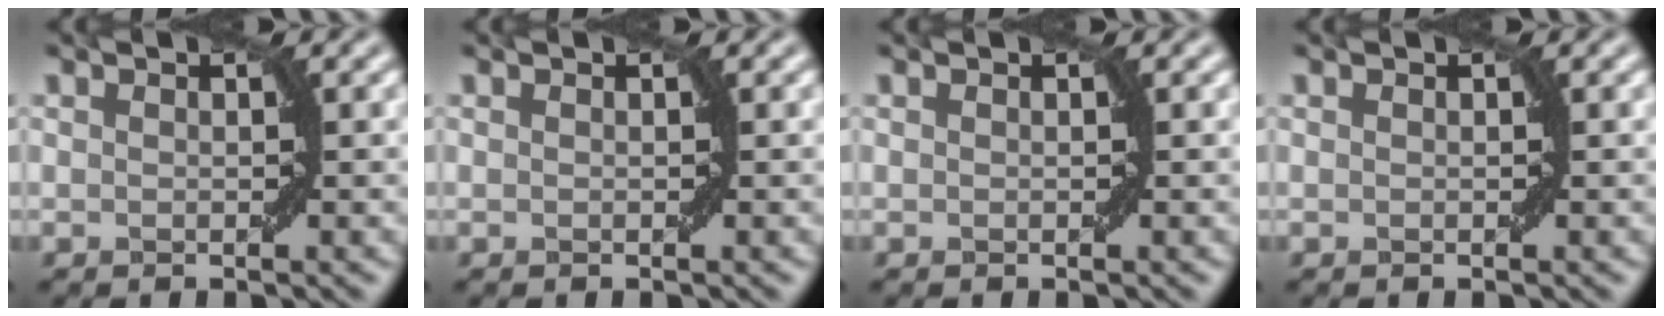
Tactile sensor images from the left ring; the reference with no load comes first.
{"total": 0.0}
{"total": 0.0}
{"total": 0.0}